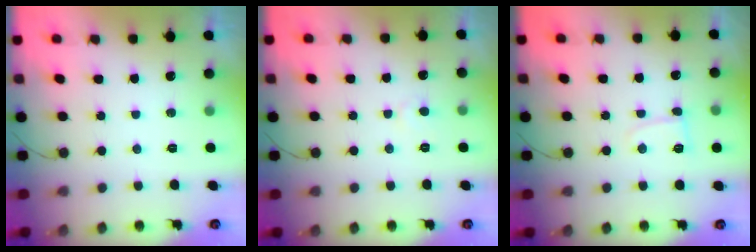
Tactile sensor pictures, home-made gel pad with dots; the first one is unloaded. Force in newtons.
{"total": 3.7, "press": 3.7, "slide": 0.4}
{"total": 4.4, "press": 4.4, "slide": 0.5}